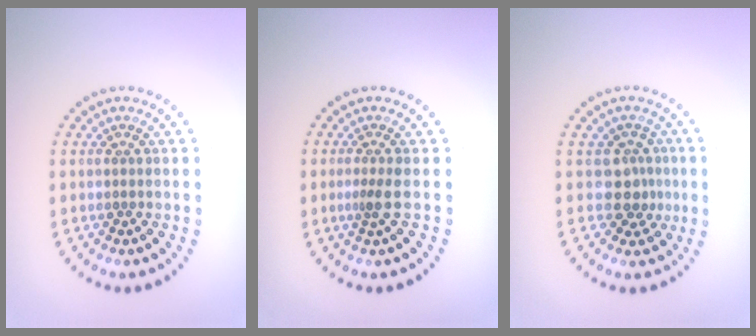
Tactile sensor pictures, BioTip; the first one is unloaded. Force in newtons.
{"total": 1.3, "press": 0.8, "slide": 1.0}
{"total": 2.4, "press": 2.0, "slide": 1.4}